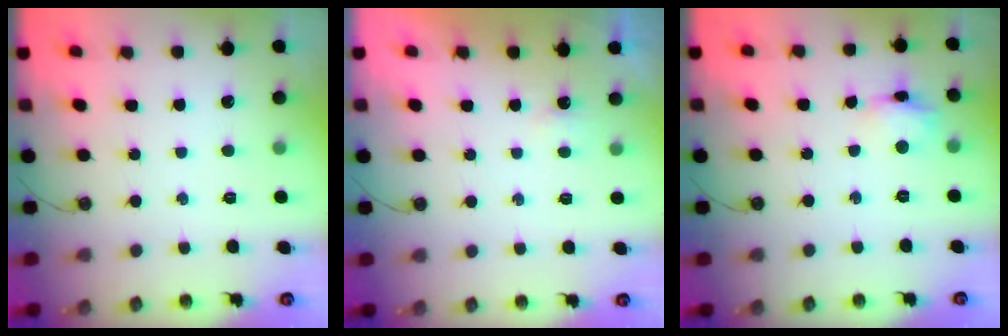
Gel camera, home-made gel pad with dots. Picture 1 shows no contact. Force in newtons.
{"total": 3.2, "press": 1.5, "slide": 2.9}
{"total": 8.0, "press": 7.9, "slide": 0.5}